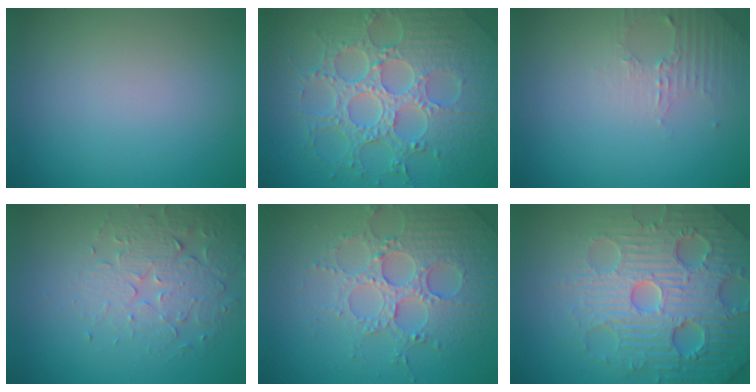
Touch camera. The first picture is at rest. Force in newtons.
{"total": 8.3, "press": 6.1, "slide": 5.6}
{"total": 2.2, "press": 2.1, "slide": 0.6}
{"total": 3.8, "press": 3.4, "slide": 1.6}
{"total": 4.9, "press": 4.7, "slide": 1.4}
{"total": 7.6, "press": 7.4, "slide": 1.5}